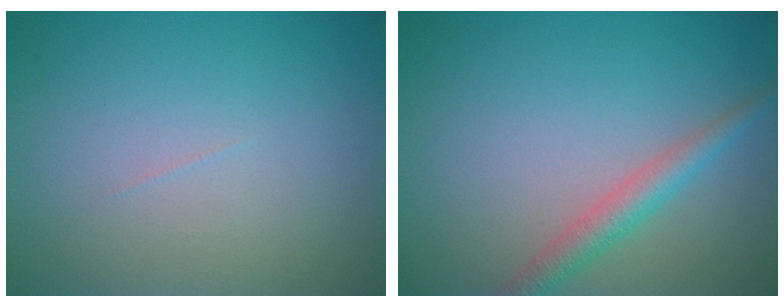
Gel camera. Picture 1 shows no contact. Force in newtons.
{"total": 2.7, "press": 2.7, "slide": 0.2}